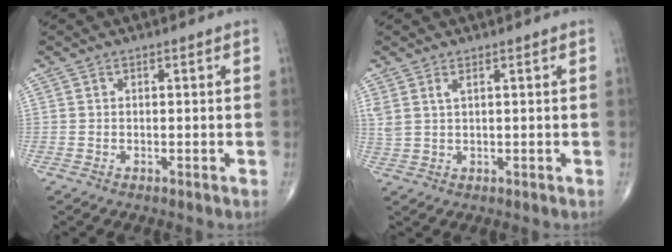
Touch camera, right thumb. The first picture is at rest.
{"total": 2.7, "force": [1.4, 1.0, 2.1], "torque": [-0.053, 0.005, 0.037]}